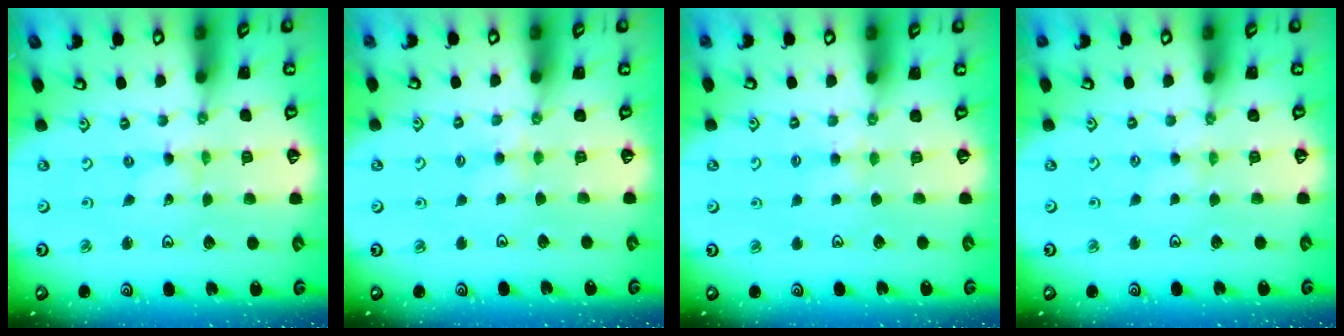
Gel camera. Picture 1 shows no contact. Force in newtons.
{"total": 2.7, "press": 2.6, "slide": 0.5}
{"total": 3.4, "press": 3.3, "slide": 0.6}
{"total": 2.3, "press": 2.3, "slide": 0.5}